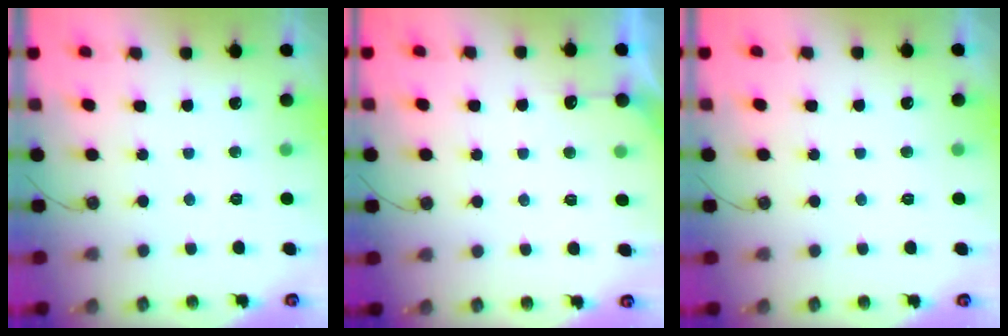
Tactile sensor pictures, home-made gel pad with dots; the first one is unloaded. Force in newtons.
{"total": 4.4, "press": 4.3, "slide": 0.6}
{"total": 0.0}